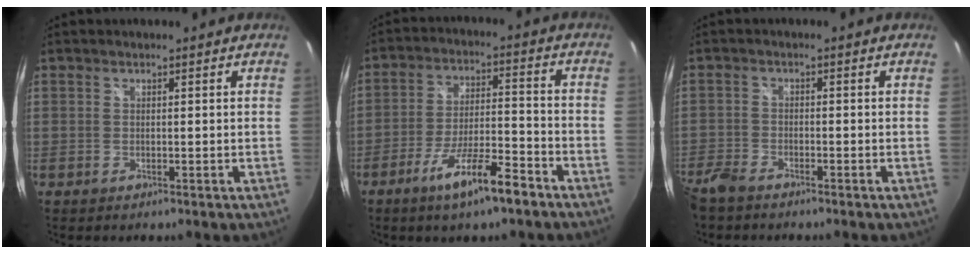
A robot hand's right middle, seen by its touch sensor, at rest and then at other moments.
{"total": 11.3, "force": [-7.5, 1.7, 8.3], "torque": [-0.162, -0.009, -0.126]}
{"total": 6.0, "force": [-4.9, 2.4, 2.5], "torque": [-0.076, -0.017, -0.101]}